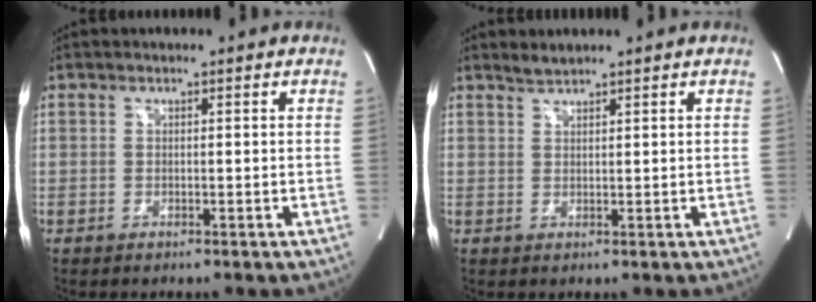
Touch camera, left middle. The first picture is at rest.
{"total": 1.5, "force": [1.5, -0.1, 0.2], "torque": [-0.010, 0.002, 0.034]}